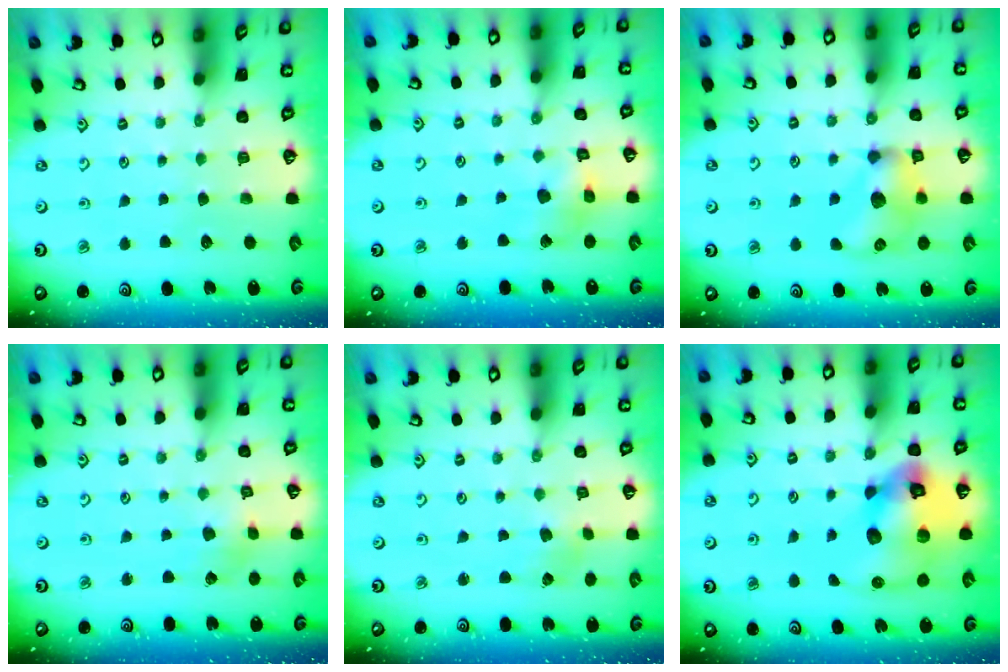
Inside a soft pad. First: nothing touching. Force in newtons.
{"total": 10.6, "press": 10.5, "slide": 1.3}
{"total": 13.3, "press": 13.3, "slide": 0.9}
{"total": 2.9, "press": 2.8, "slide": 0.2}
{"total": 2.7, "press": 2.7, "slide": 0.3}
{"total": 19.8, "press": 19.6, "slide": 2.8}